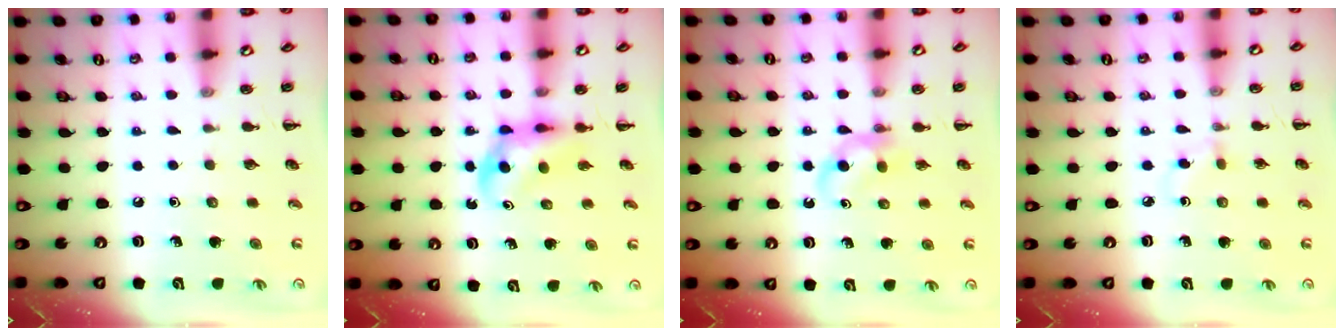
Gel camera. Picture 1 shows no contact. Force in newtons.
{"total": 4.0, "press": 3.9, "slide": 0.9}
{"total": 3.8, "press": 3.6, "slide": 1.3}
{"total": 2.2, "press": 1.9, "slide": 1.1}